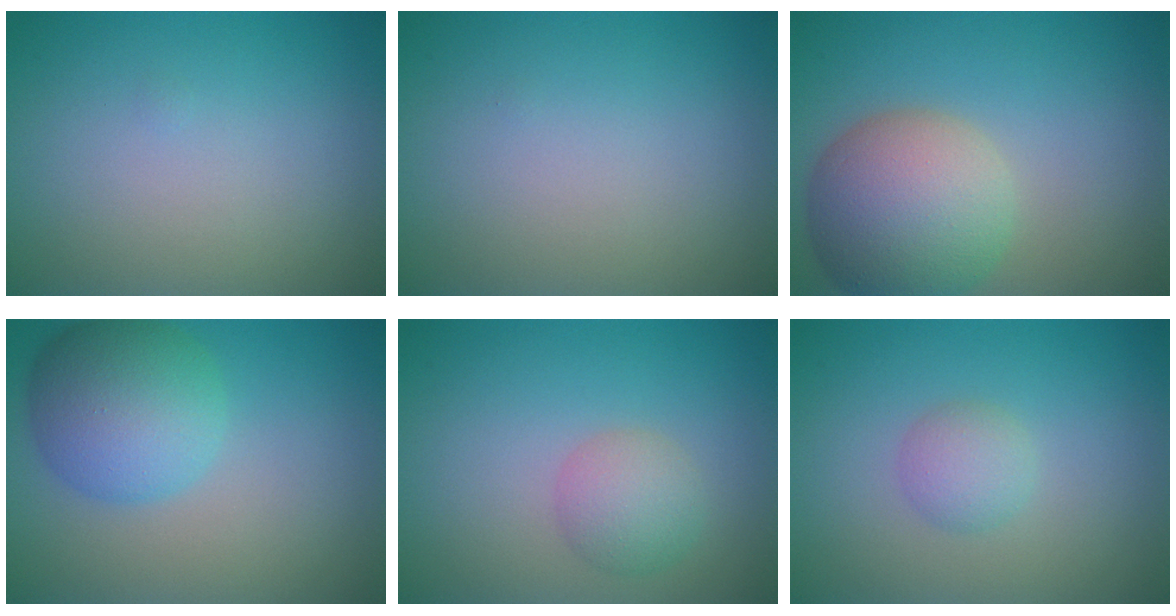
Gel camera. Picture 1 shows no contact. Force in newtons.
{"total": 0.0}
{"total": 8.5, "press": 8.5, "slide": 0.7}
{"total": 6.7, "press": 6.7, "slide": 0.2}
{"total": 2.7, "press": 2.7, "slide": 0.1}
{"total": 1.9, "press": 1.9, "slide": 0.1}